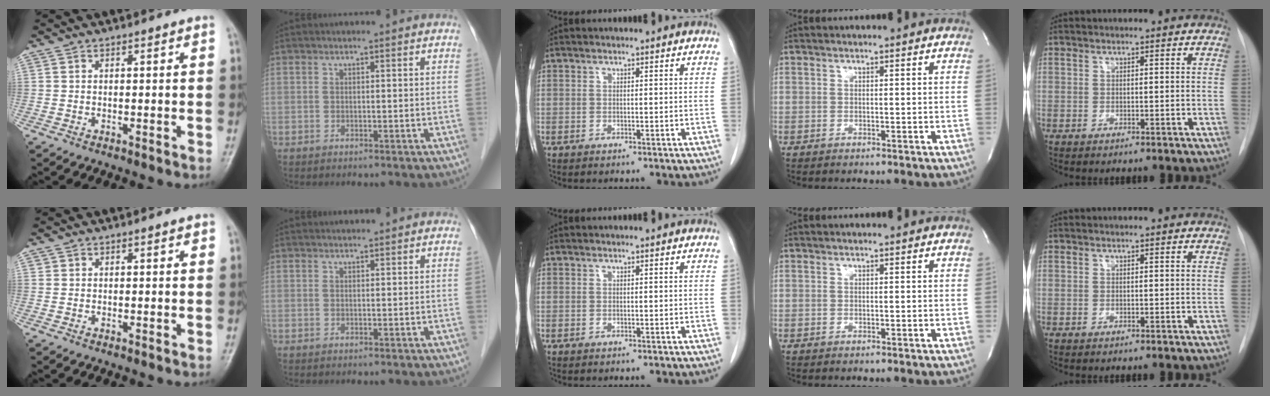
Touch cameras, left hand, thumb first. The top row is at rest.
{"thumb": {"total": 1.0, "force": [0.6, 0.6, 0.5], "torque": [0.002, -0.003, 0.006]}, "index": {"total": 1.5, "force": [1.4, 0.2, 0.4], "torque": [-0.008, 0.011, 0.023]}}